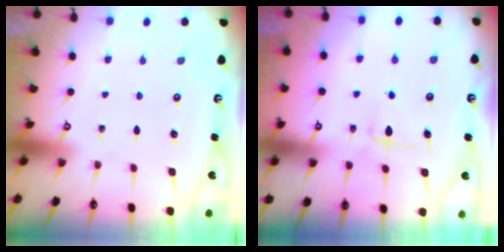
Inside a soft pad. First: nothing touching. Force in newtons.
{"total": 6.2, "press": 6.1, "slide": 1.1}